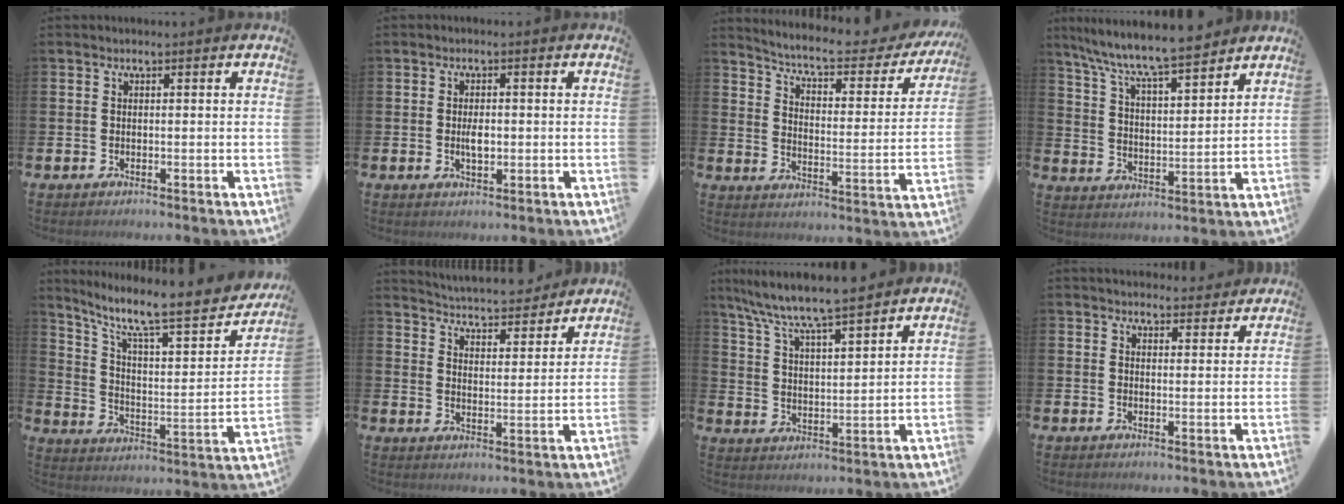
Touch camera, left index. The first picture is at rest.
{"total": 2.4, "force": [-0.1, 1.2, 2.1], "torque": [-0.035, 0.001, -0.004]}
{"total": 6.0, "force": [5.3, 1.0, 2.6], "torque": [-0.068, -0.041, 0.081]}
{"total": 8.8, "force": [8.2, 0.7, 3.0], "torque": [-0.092, -0.053, 0.145]}
{"total": 10.3, "force": [7.8, 2.6, 6.3], "torque": [-0.130, -0.056, 0.119]}
{"total": 4.9, "force": [4.9, 0.5, 0.3], "torque": [-0.023, -0.043, 0.081]}
{"total": 7.9, "force": [7.5, 0.5, 2.7], "torque": [-0.084, -0.046, 0.132]}
{"total": 3.3, "force": [3.2, 0.9, 0.1], "torque": [0.003, -0.017, 0.056]}